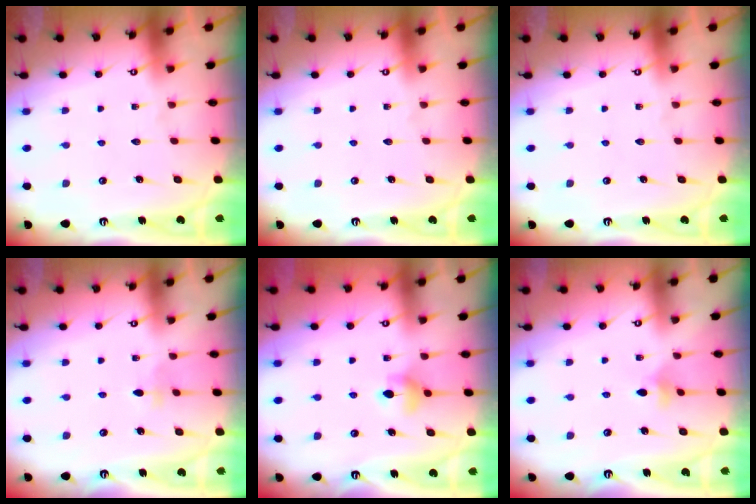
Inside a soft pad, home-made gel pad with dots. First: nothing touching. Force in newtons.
{"total": 0.0}
{"total": 0.0}
{"total": 2.7, "press": 2.6, "slide": 0.6}
{"total": 6.6, "press": 6.5, "slide": 0.9}
{"total": 5.0, "press": 5.0, "slide": 0.7}